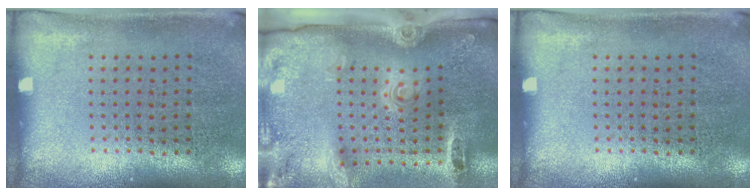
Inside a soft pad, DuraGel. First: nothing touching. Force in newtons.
{"total": 3.1, "press": 2.1, "slide": 2.3}
{"total": 0.0}